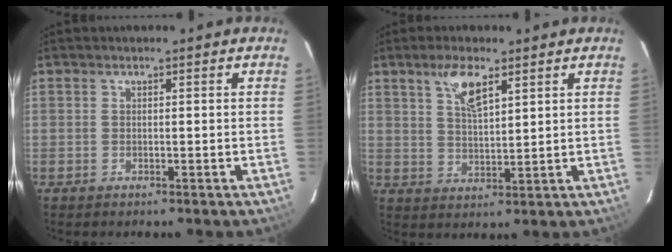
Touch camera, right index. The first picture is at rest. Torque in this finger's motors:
{"motor_torque": [0.25, 0.24, 0.15, 0.10]}